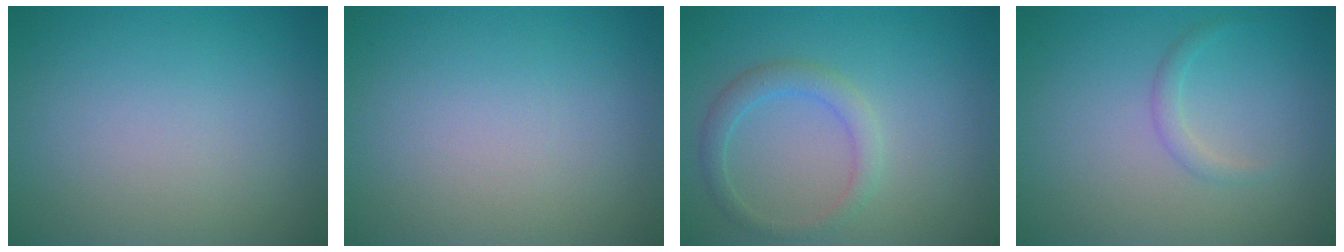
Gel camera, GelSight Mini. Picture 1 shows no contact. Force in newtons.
{"total": 0.0}
{"total": 2.2, "press": 2.2, "slide": 0.1}
{"total": 1.0, "press": 1.0, "slide": 0.1}